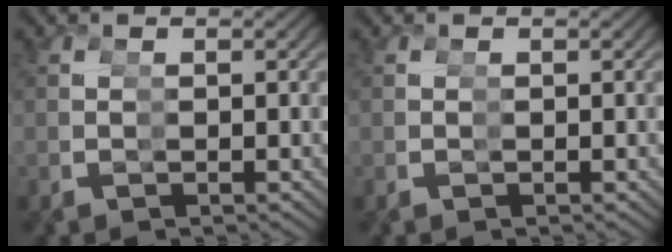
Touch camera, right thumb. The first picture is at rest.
{"total": 0.0}